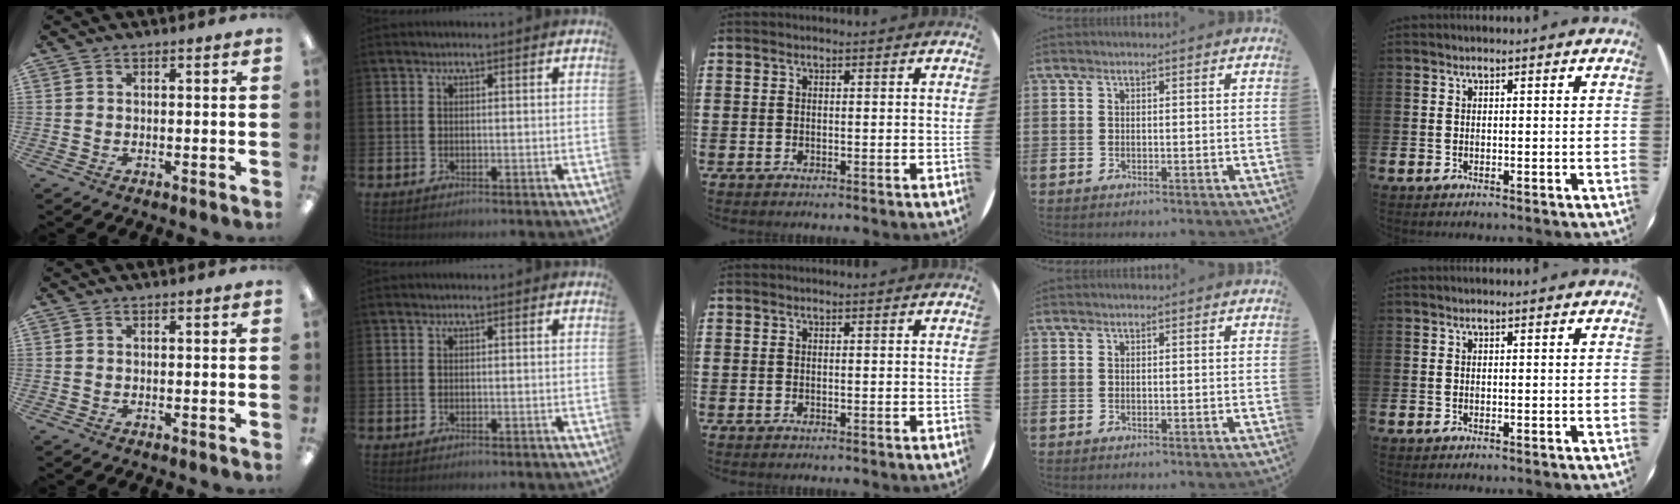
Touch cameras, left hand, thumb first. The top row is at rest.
{}